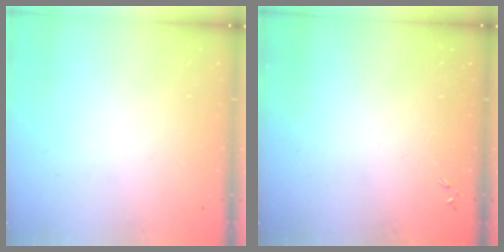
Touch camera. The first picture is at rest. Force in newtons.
{"total": 0.0}